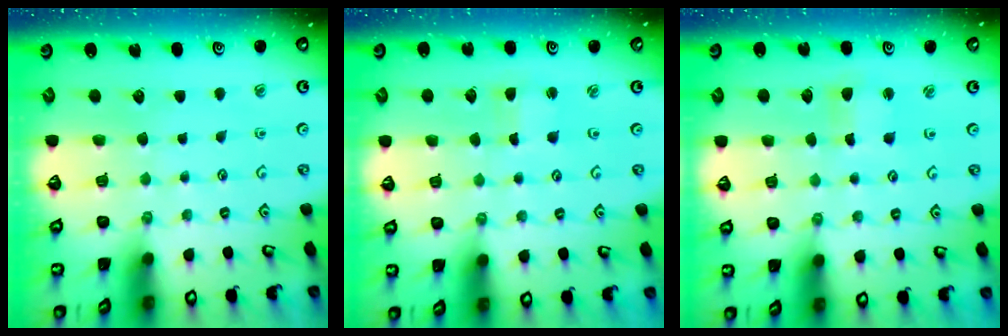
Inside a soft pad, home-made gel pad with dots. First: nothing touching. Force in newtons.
{"total": 2.1, "press": 2.0, "slide": 0.3}
{"total": 2.2, "press": 2.1, "slide": 0.5}